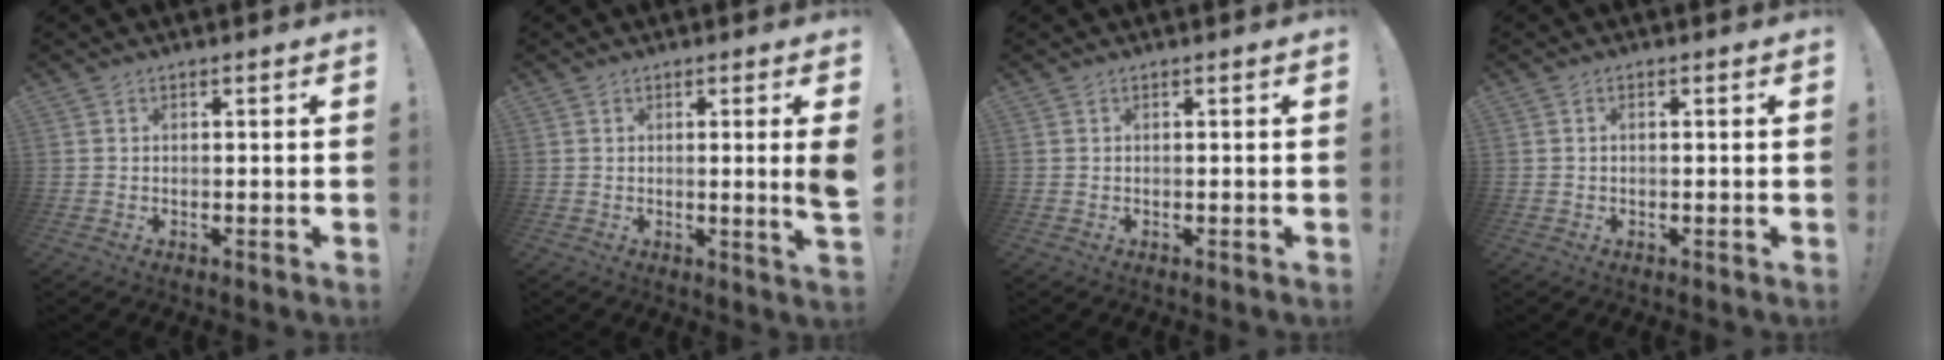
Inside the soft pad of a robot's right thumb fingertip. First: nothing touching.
{"total": 5.0, "force": [0.6, -0.5, 4.9], "torque": [-0.075, -0.009, 0.008]}
{"total": 0.0}
{"total": 0.7, "force": [0.0, 0.3, 0.6], "torque": [-0.016, 0.003, 0.001]}